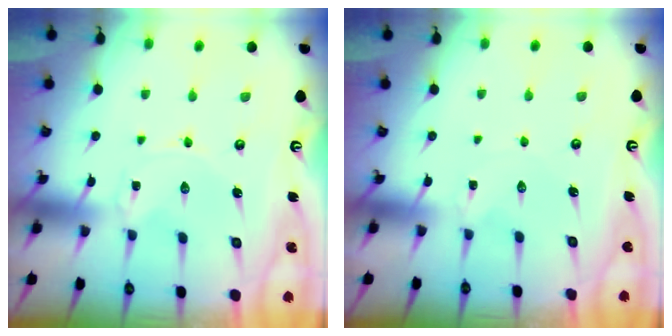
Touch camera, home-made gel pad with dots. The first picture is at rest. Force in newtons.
{"total": 0.0}